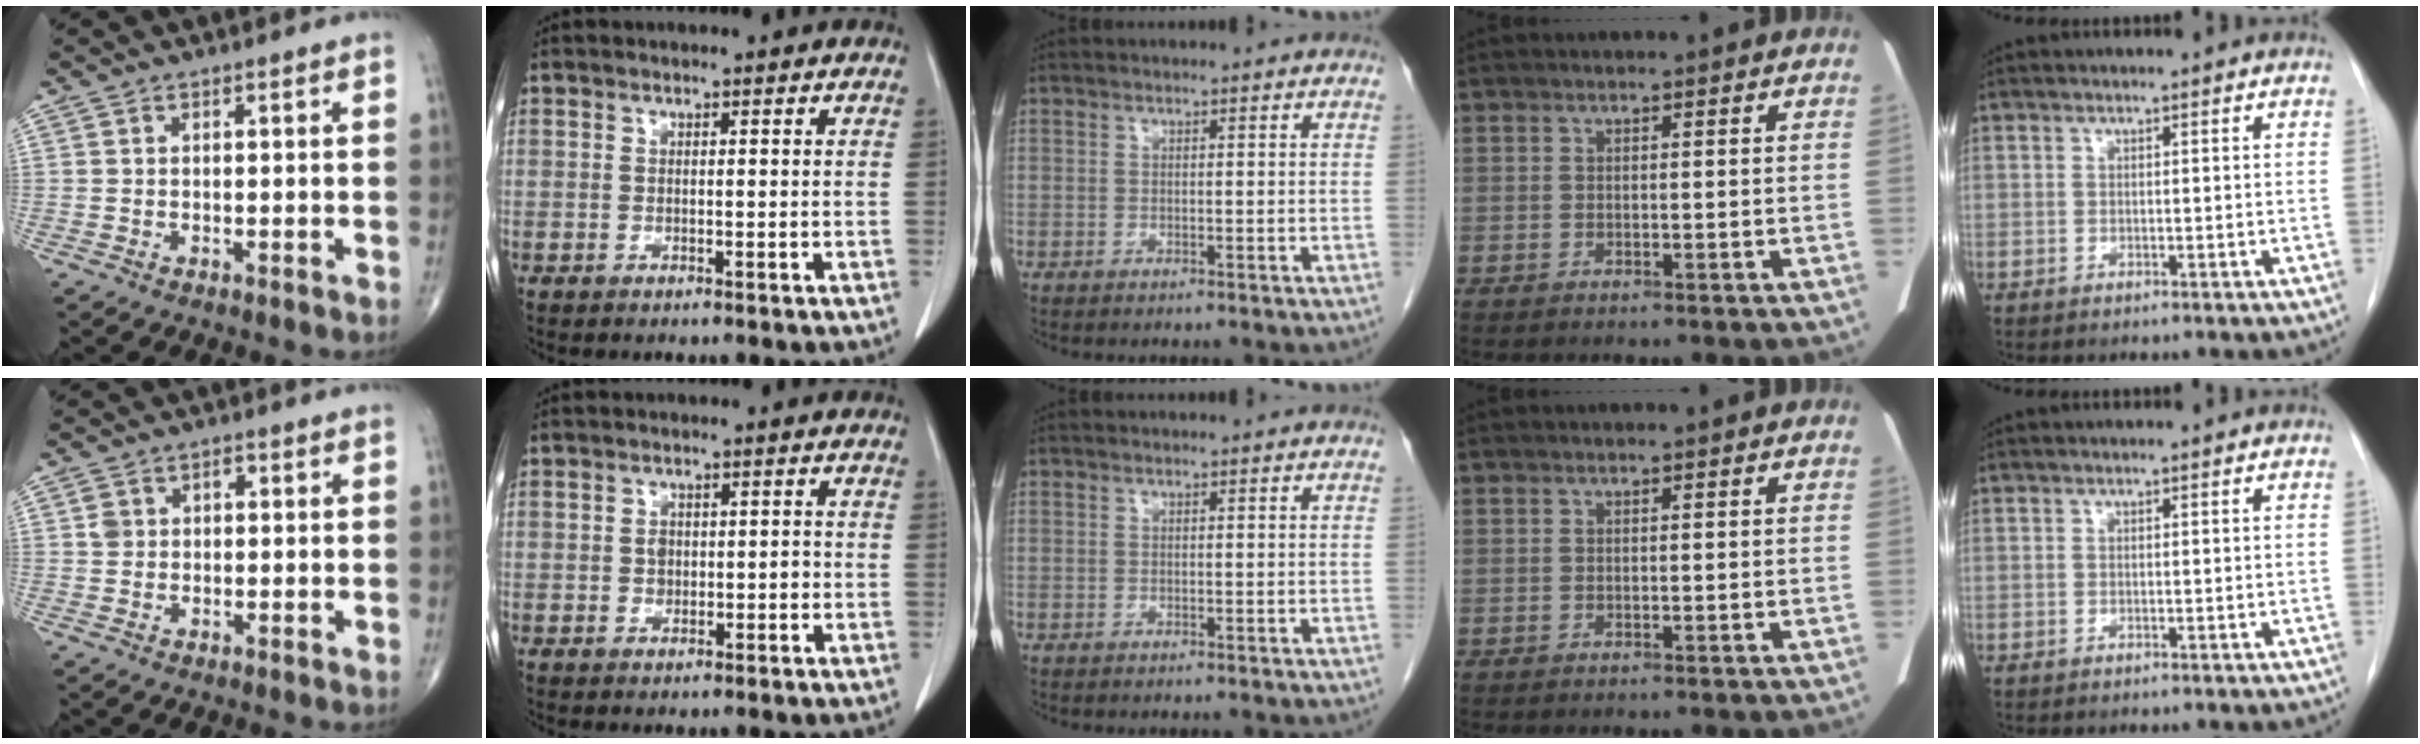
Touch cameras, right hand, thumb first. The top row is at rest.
{"thumb": {"total": 3.3, "force": [0.5, 2.7, 1.8], "torque": [-0.020, 0.013, 0.009]}, "index": {"total": 2.3, "force": [-0.3, 1.6, 1.6], "torque": [-0.023, 0.006, -0.002]}}